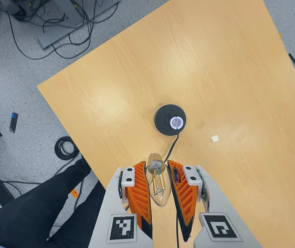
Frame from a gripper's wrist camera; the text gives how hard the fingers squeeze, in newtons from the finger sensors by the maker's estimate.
{"total": 20.3, "left": 21.4, "right": 19.3}